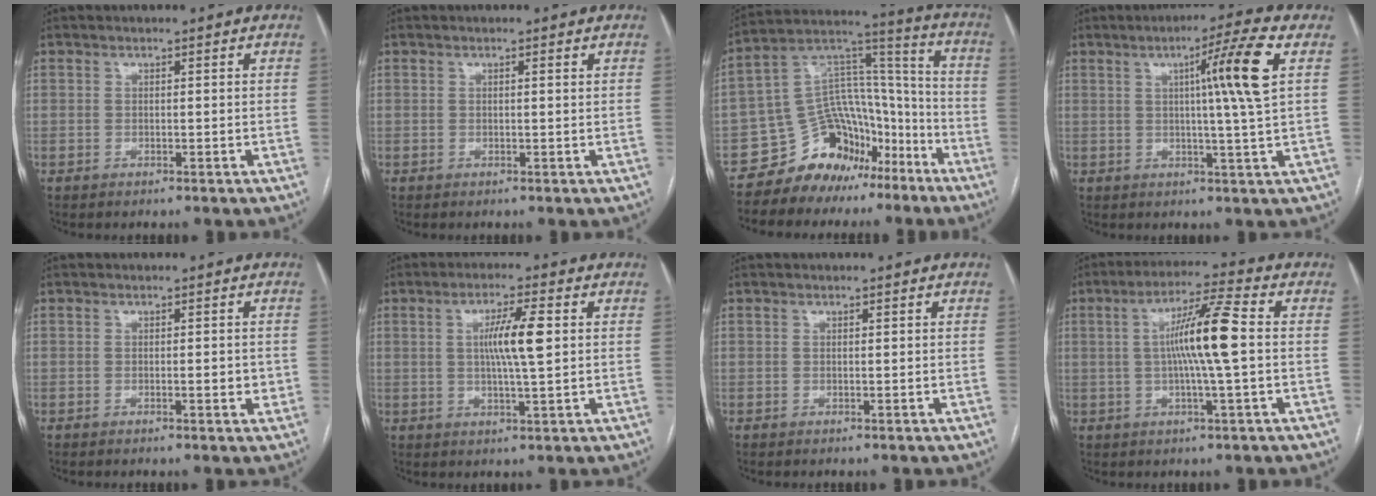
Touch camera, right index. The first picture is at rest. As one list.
[{"total": 0.5, "force": [0.3, -0.1, 0.4], "torque": [-0.010, 0.002, 0.005]}, {"total": 14.2, "force": [-9.7, 9.0, 4.9], "torque": [-0.084, 0.085, -0.162]}, {"total": 9.5, "force": [2.5, -2.0, 9.0], "torque": [-0.140, 0.004, 0.041]}, {"total": 1.9, "force": [-0.2, 0.6, 1.8], "torque": [-0.027, 0.000, -0.003]}, {"total": 6.9, "force": [1.1, 0.2, 6.9], "torque": [-0.123, 0.001, 0.019]}, {"total": 0.0}, {"total": 10.1, "force": [0.4, -0.4, 10.1], "torque": [-0.183, 0.007, 0.003]}]